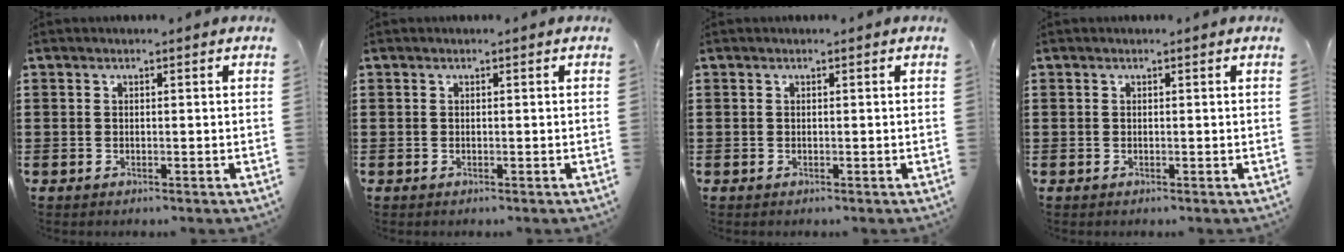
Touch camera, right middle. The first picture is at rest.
{"total": 0.0}
{"total": 0.0}
{"total": 0.0}